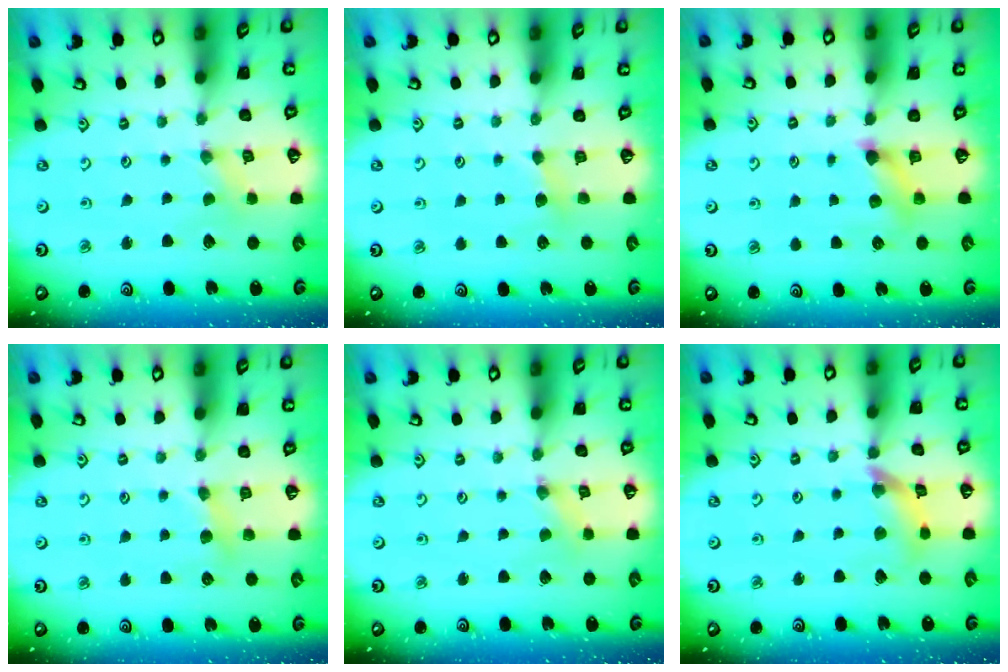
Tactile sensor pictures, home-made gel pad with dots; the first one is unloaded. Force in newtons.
{"total": 3.4, "press": 3.4, "slide": 0.5}
{"total": 6.5, "press": 6.4, "slide": 0.8}
{"total": 5.9, "press": 5.9, "slide": 0.9}
{"total": 0.0}
{"total": 10.1, "press": 10.1, "slide": 1.2}